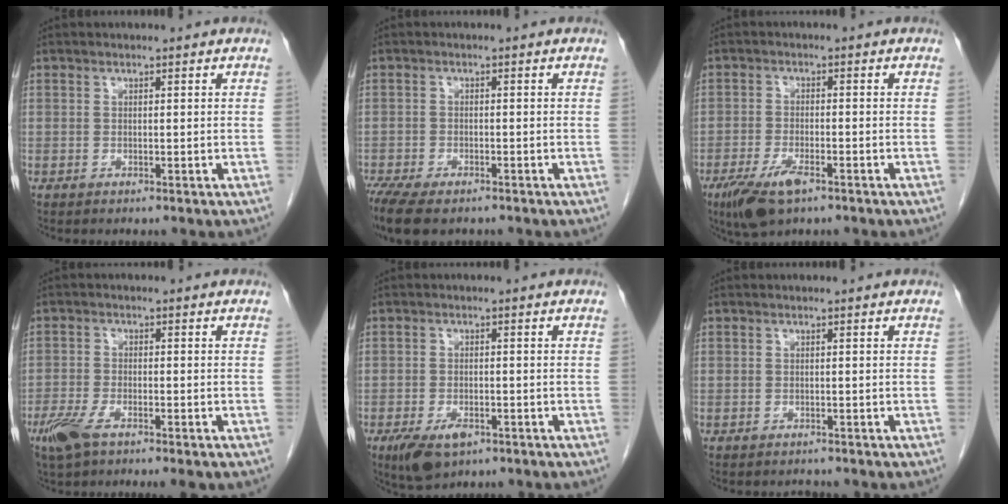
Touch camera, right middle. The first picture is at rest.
{"total": 9.7, "force": [-7.3, 3.5, 5.3], "torque": [-0.105, -0.014, -0.113]}
{"total": 6.5, "force": [-3.9, 1.9, 4.8], "torque": [-0.098, -0.013, -0.066]}
{"total": 6.3, "force": [-4.1, 1.7, 4.4], "torque": [-0.087, -0.015, -0.072]}
{"total": 5.5, "force": [-3.1, 2.5, 3.7], "torque": [-0.072, -0.007, -0.046]}
{"total": 0.9, "force": [-0.9, 0.3, 0.0], "torque": [-0.007, -0.002, -0.012]}